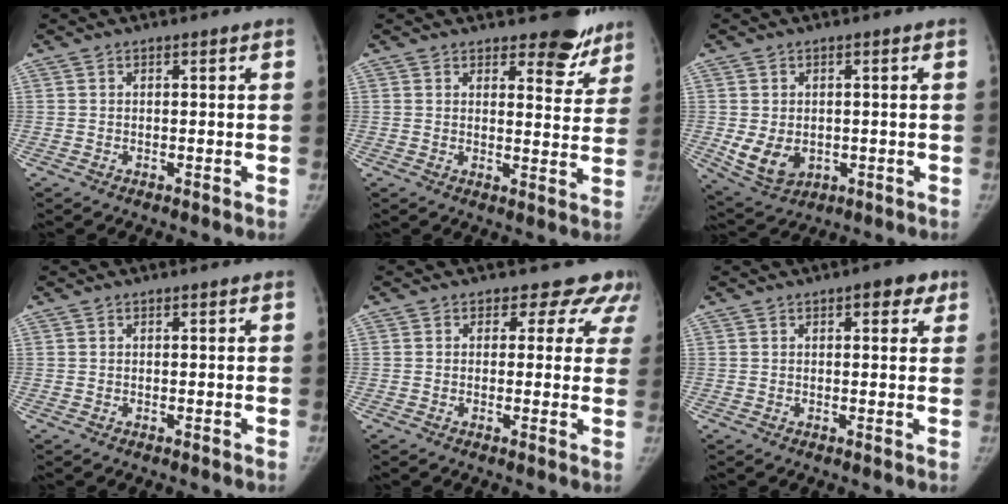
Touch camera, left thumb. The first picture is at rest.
{"total": 9.1, "force": [7.1, 3.9, 4.2], "torque": [-0.012, -0.051, 0.084]}
{"total": 7.0, "force": [-0.9, 5.3, 4.6], "torque": [-0.070, -0.010, 0.001]}
{"total": 0.0}
{"total": 7.6, "force": [5.8, 4.9, 1.0], "torque": [0.044, -0.015, 0.038]}
{"total": 4.1, "force": [2.1, 2.0, 2.9], "torque": [-0.016, -0.002, 0.017]}